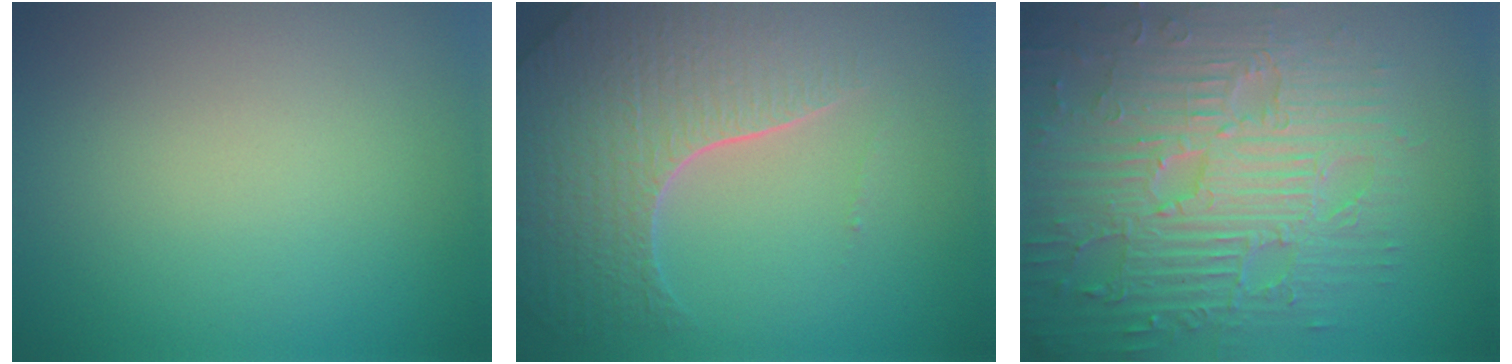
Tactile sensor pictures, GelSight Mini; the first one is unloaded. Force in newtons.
{"total": 7.0, "press": 5.2, "slide": 4.7}
{"total": 10.0, "press": 6.9, "slide": 7.2}